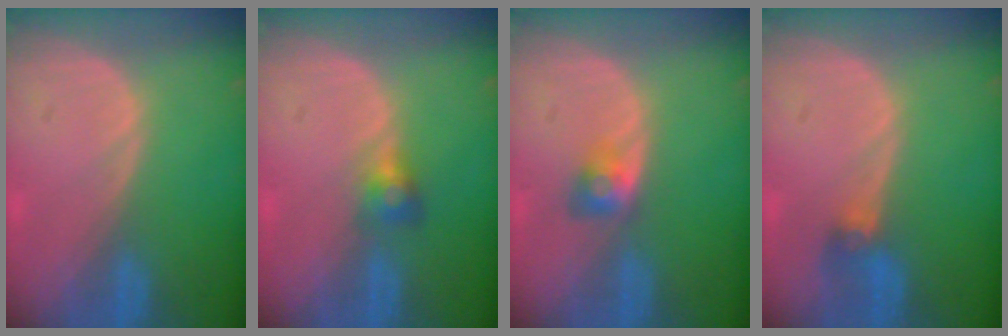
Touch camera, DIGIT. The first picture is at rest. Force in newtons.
{"total": 2.6, "press": 2.5, "slide": 0.7}
{"total": 3.0, "press": 2.7, "slide": 1.3}
{"total": 2.8, "press": 2.6, "slide": 1.1}